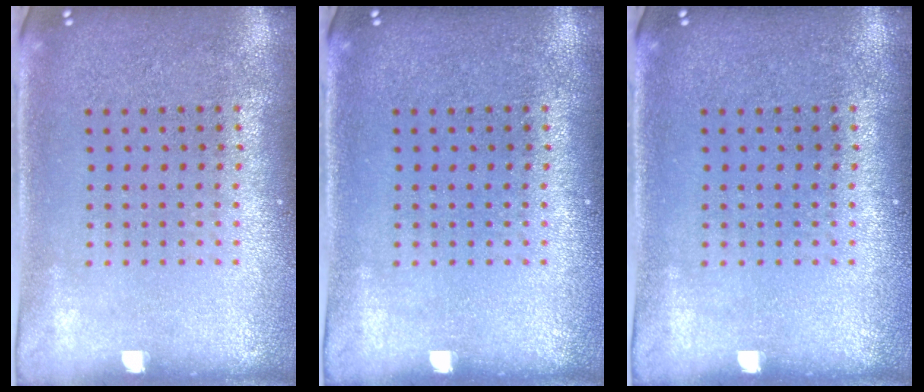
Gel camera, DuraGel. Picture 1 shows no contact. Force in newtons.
{"total": 0.0}
{"total": 0.0}